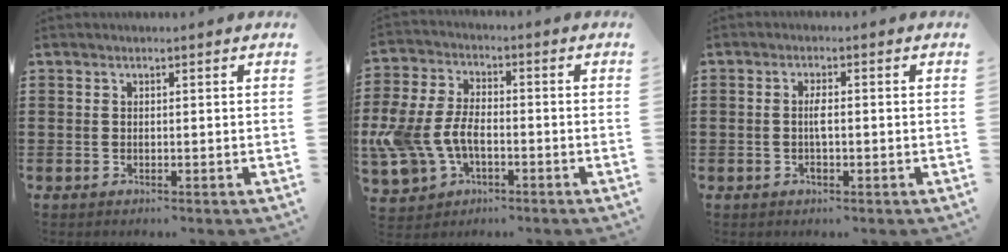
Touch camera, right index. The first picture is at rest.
{"total": 8.6, "force": [-2.8, 5.5, 6.0], "torque": [-0.162, 0.002, -0.060]}
{"total": 2.4, "force": [-0.3, 0.8, 2.2], "torque": [-0.043, 0.003, -0.007]}